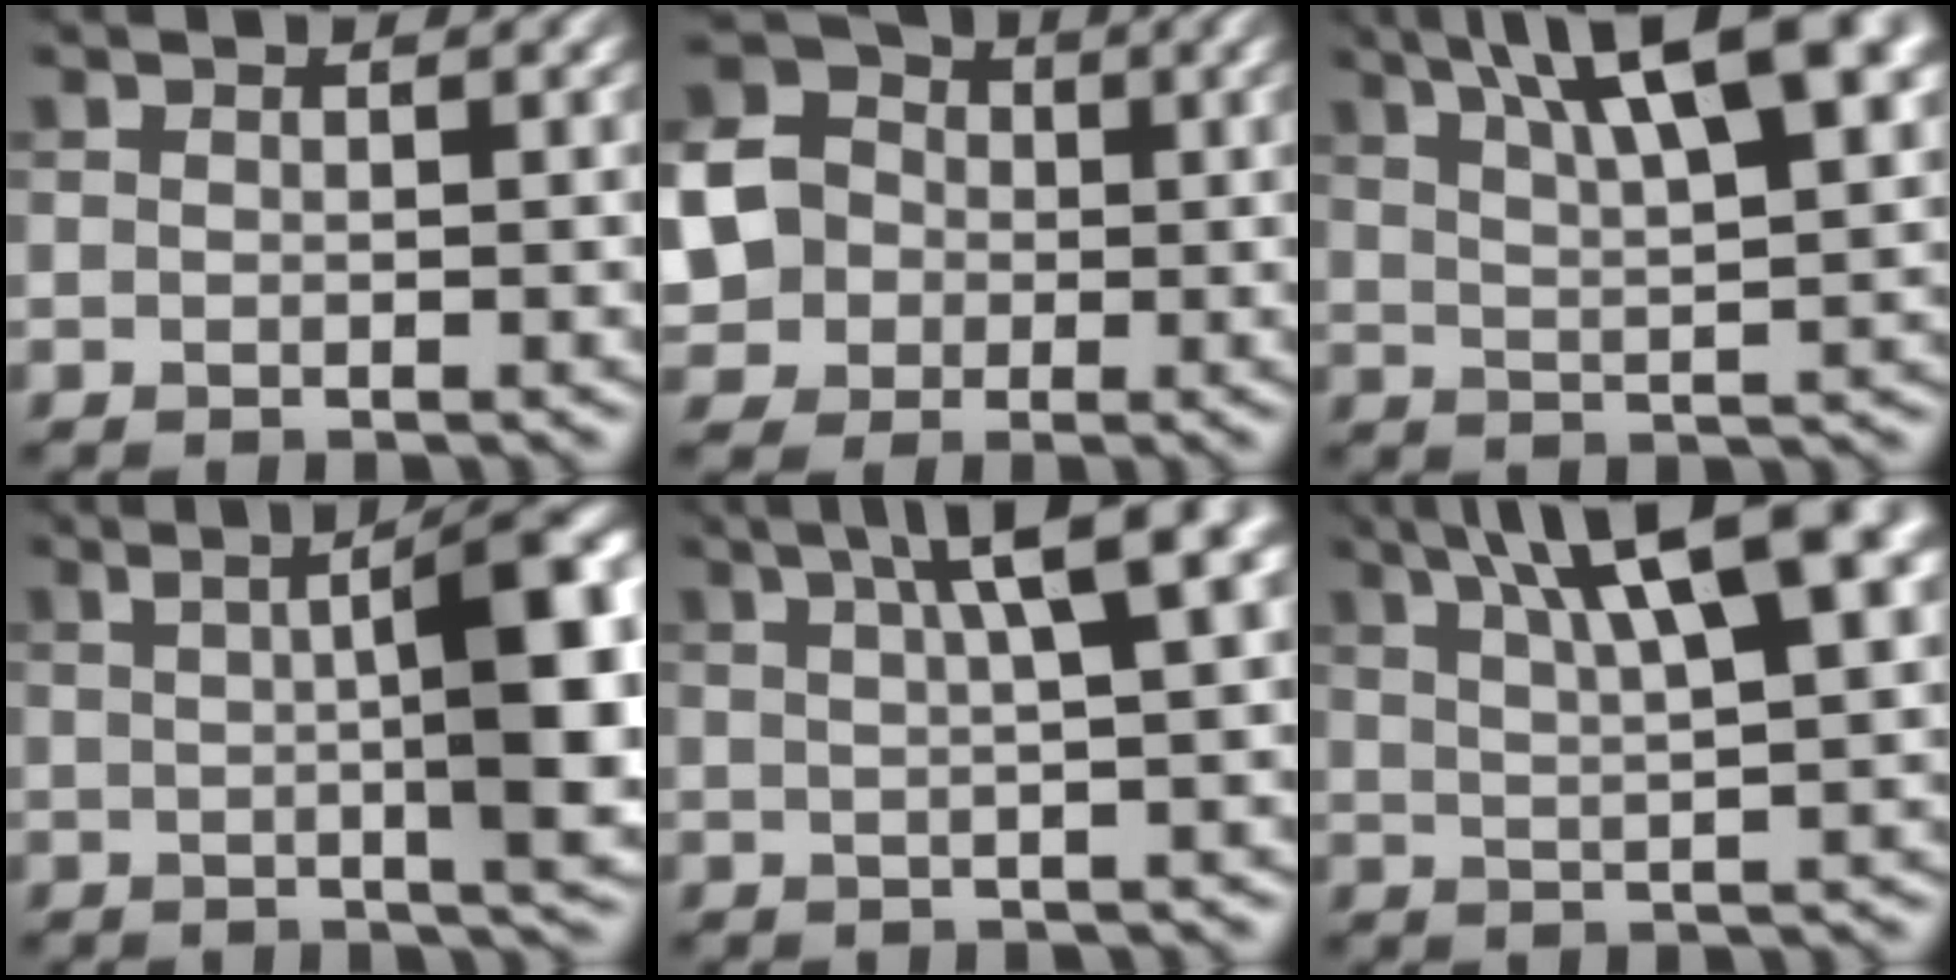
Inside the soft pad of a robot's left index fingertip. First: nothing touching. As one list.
[{"total": 9.6, "force": [-1.3, 8.9, 3.5], "torque": [-0.105, 0.003, -0.049]}, {"total": 12.4, "force": [6.8, 3.7, 9.7], "torque": [-0.116, 0.028, 0.087]}, {"total": 11.1, "force": [1.2, 3.0, 10.6], "torque": [-0.115, 0.010, 0.020]}, {"total": 8.0, "force": [3.5, 2.2, 6.9], "torque": [-0.053, 0.034, 0.039]}, {"total": 11.4, "force": [5.8, 3.0, 9.4], "torque": [-0.115, 0.025, 0.079]}]